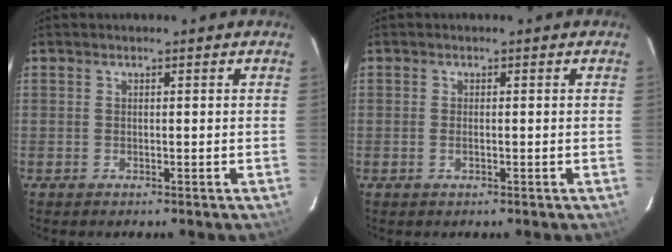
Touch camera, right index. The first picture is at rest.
{"total": 1.0, "force": [-0.2, 0.4, 0.9], "torque": [-0.019, 0.000, -0.005]}